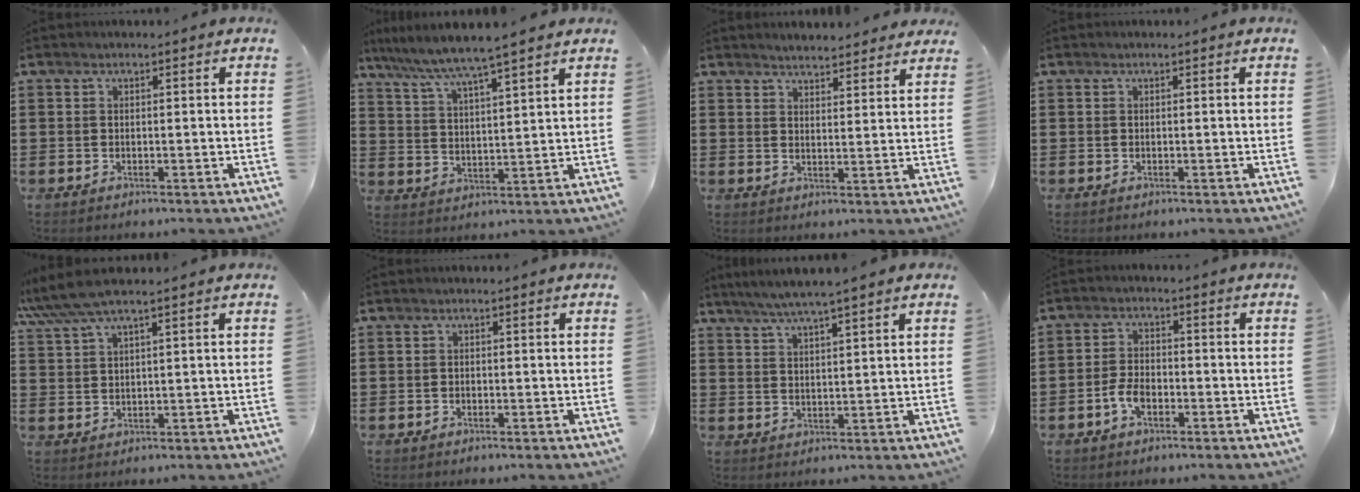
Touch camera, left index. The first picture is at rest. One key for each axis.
{"total": 5.2, "fx": 4.6, "fy": -0.8, "fz": 2.3, "tx": -0.067, "ty": -0.031, "tz": 0.074}
{"total": 3.2, "fx": 3.1, "fy": 0.2, "fz": 0.2, "tx": -0.013, "ty": -0.009, "tz": 0.059}
{"total": 0.0}
{"total": 4.5, "fx": 3.2, "fy": 0.2, "fz": 3.0, "tx": -0.075, "ty": -0.004, "tz": 0.055}
{"total": 0.6, "fx": -0.5, "fy": 0.3, "fz": 0.2, "tx": -0.006, "ty": 0.000, "tz": -0.011}
{"total": 4.3, "fx": 3.5, "fy": -0.3, "fz": 2.5, "tx": -0.056, "ty": -0.009, "tz": 0.061}
{"total": 3.9, "fx": -1.6, "fy": 2.1, "fz": 2.9, "tx": -0.072, "ty": -0.003, "tz": -0.035}